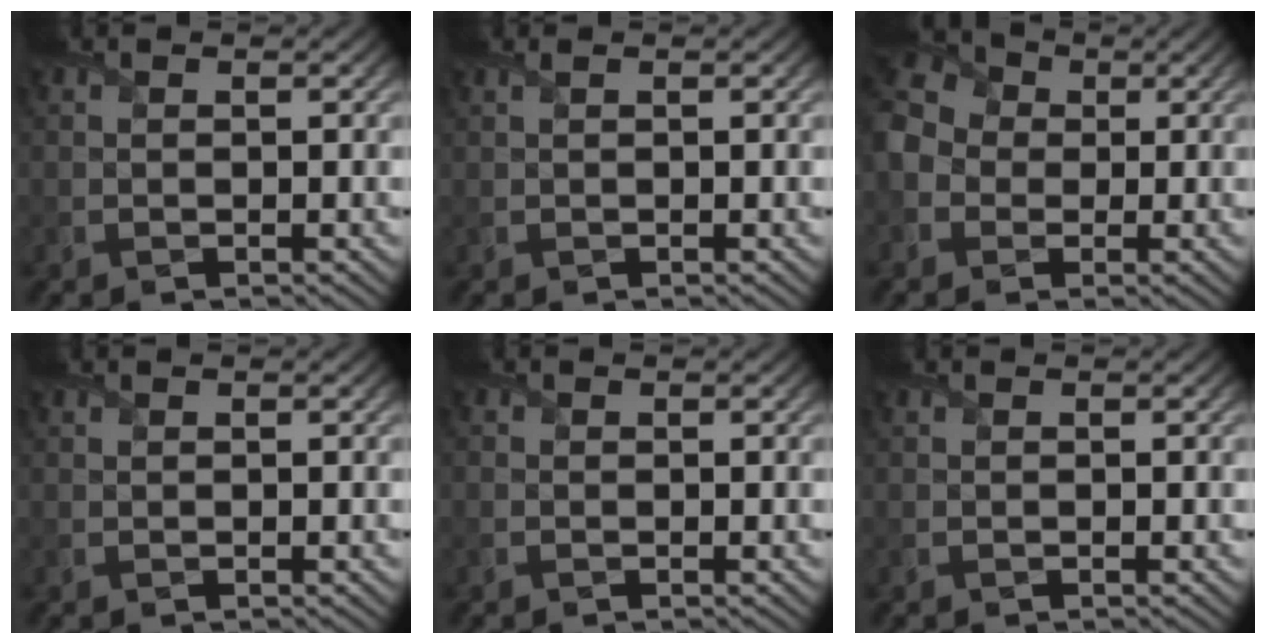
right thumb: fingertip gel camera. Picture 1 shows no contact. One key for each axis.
{"total": 0.0}
{"total": 8.0, "fx": -0.6, "fy": 6.8, "fz": 4.3, "tx": -0.134, "ty": 0.003, "tz": -0.024}
{"total": 0.0}
{"total": 0.9, "fx": -0.3, "fy": 0.7, "fz": 0.4, "tx": -0.006, "ty": -0.005, "tz": -0.006}
{"total": 0.0}